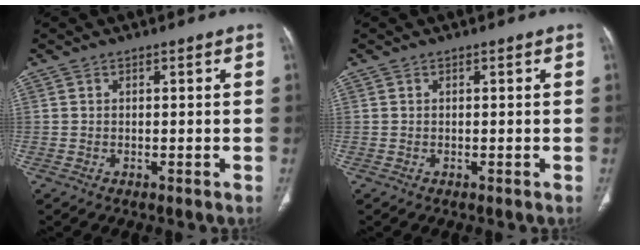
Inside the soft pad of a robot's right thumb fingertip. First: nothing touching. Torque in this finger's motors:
{"motor_torque": [0.00, 0.00, 0.00, 0.00, 0.00]}